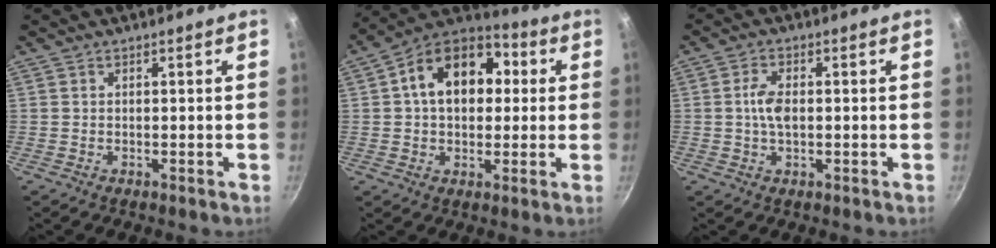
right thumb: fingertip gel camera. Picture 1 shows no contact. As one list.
[{"total": 16.6, "force": [2.9, 11.7, 11.5], "torque": [-0.146, 0.030, 0.025]}, {"total": 4.4, "force": [0.0, 2.4, 3.7], "torque": [-0.070, 0.009, -0.004]}]